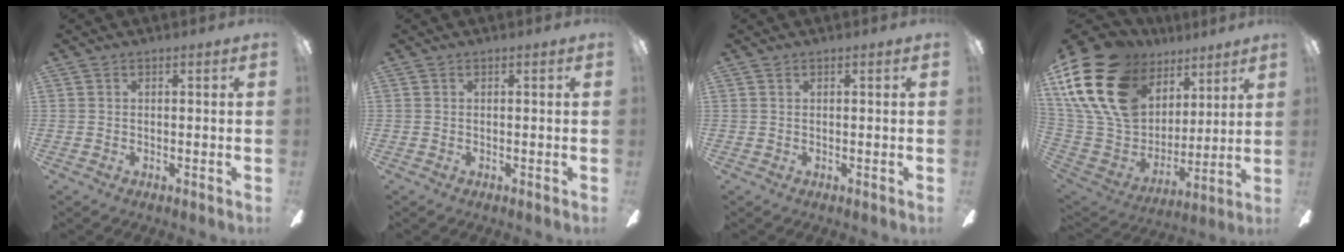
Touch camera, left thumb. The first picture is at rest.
{"total": 0.0}
{"total": 0.0}
{"total": 24.0, "force": [11.9, 16.0, 13.2], "torque": [-0.295, -0.052, 0.236]}